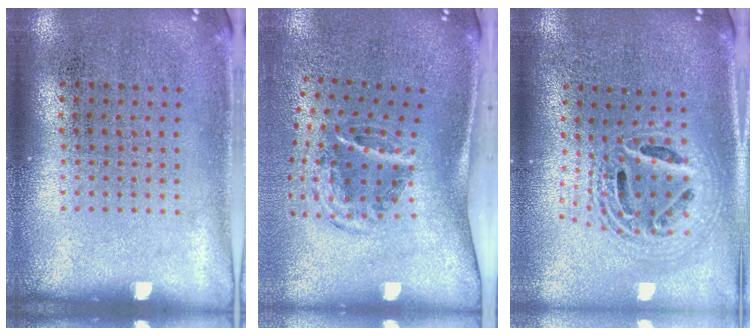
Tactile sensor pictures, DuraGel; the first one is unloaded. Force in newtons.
{"total": 2.1, "press": 1.2, "slide": 1.7}
{"total": 2.2, "press": 1.6, "slide": 1.5}